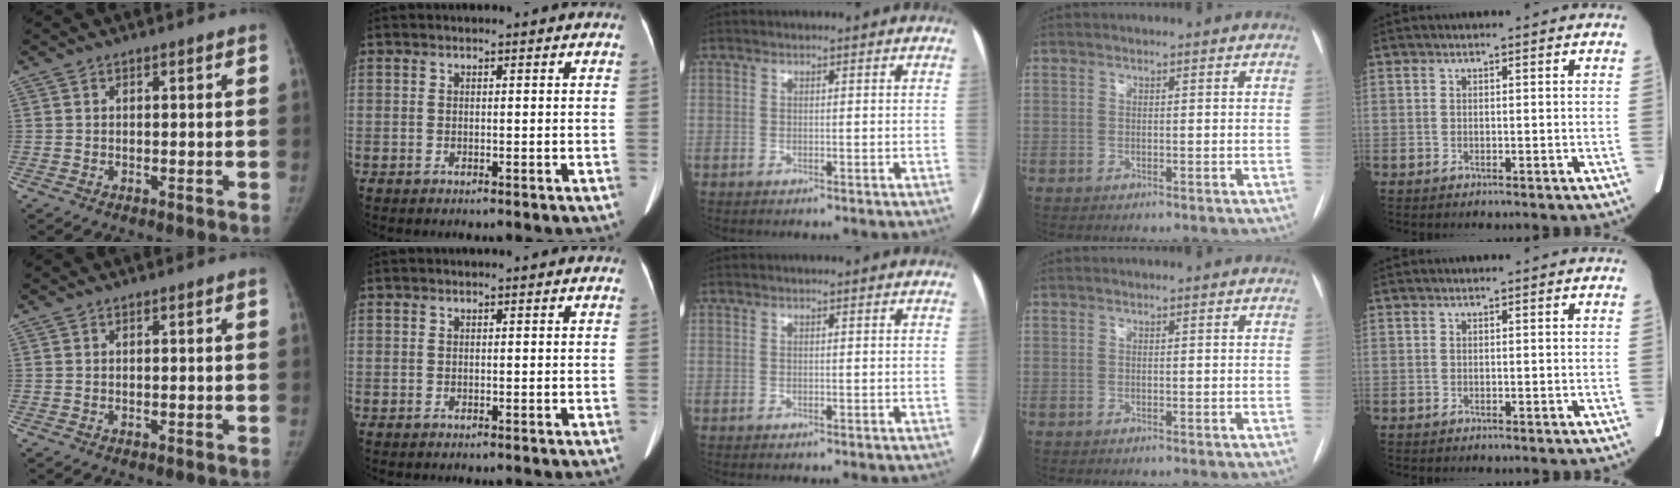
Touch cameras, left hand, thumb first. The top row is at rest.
{}